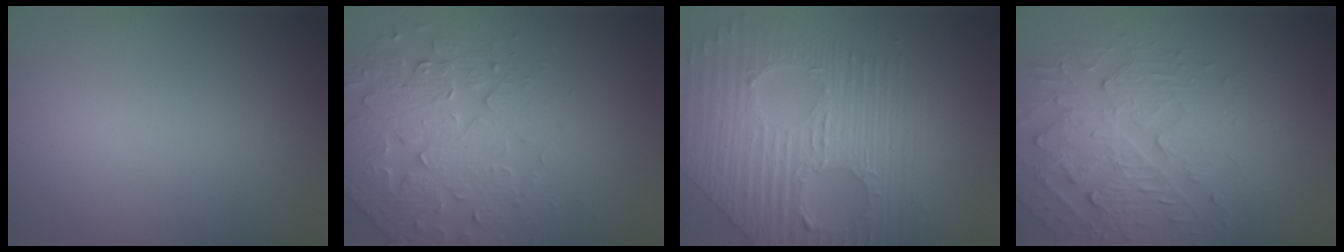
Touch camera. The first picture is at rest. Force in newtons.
{"total": 4.8, "press": 4.7, "slide": 1.1}
{"total": 9.7, "press": 6.7, "slide": 7.1}
{"total": 4.4, "press": 3.9, "slide": 2.1}